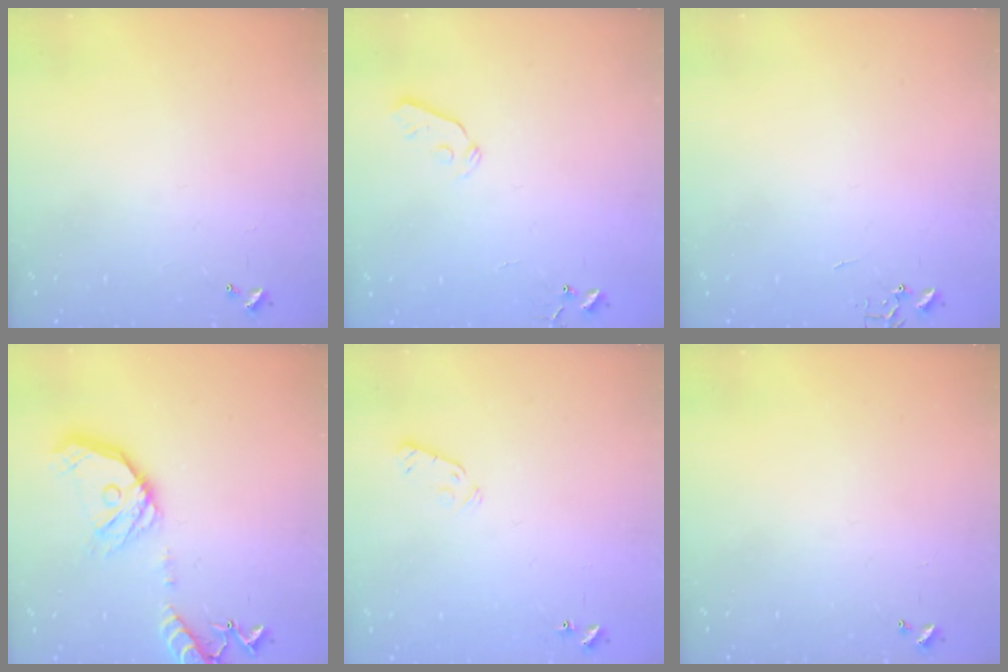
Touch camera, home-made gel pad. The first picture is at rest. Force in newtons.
{"total": 3.7, "press": 3.6, "slide": 0.7}
{"total": 0.0}
{"total": 17.9, "press": 17.7, "slide": 2.6}
{"total": 4.1, "press": 4.1, "slide": 0.6}
{"total": 0.0}